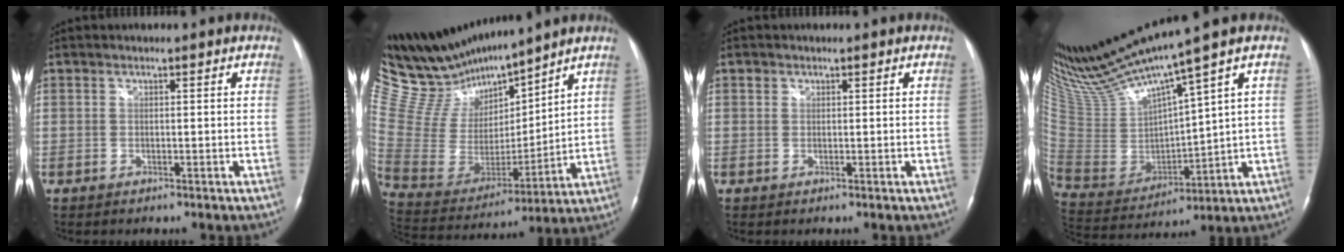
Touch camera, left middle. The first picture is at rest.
{"total": 19.4, "force": [17.7, 3.1, 7.3], "torque": [-0.156, -0.004, 0.338]}
{"total": 0.6, "force": [0.3, 0.5, 0.1], "torque": [0.001, 0.004, 0.003]}
{"total": 16.1, "force": [13.3, -1.1, 9.0], "torque": [-0.174, -0.017, 0.268]}